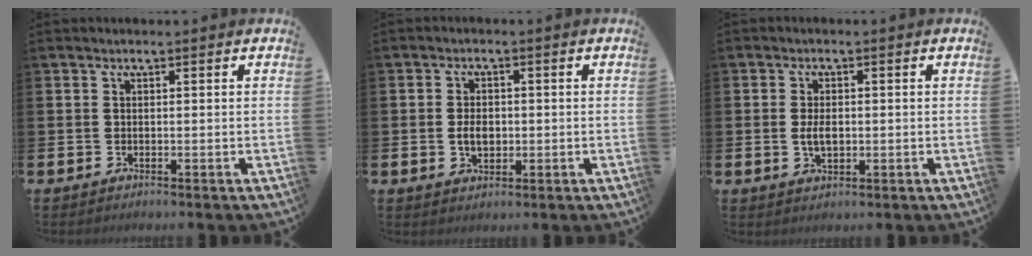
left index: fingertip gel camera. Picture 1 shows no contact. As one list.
[{"total": 3.2, "force": [-0.2, 2.1, 2.4], "torque": [-0.024, -0.003, -0.009]}, {"total": 3.0, "force": [0.0, 1.7, 2.4], "torque": [-0.034, 0.000, -0.005]}]